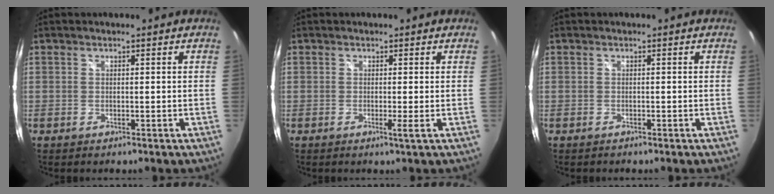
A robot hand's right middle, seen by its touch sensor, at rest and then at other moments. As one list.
[{"total": 1.0, "force": [-0.1, -0.4, 0.9], "torque": [-0.015, -0.006, -0.003]}, {"total": 0.5, "force": [-0.5, 0.1, 0.2], "torque": [-0.004, 0.001, -0.008]}]